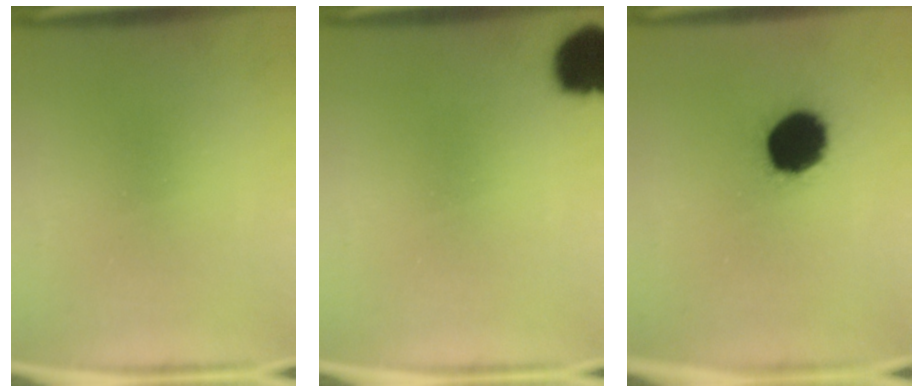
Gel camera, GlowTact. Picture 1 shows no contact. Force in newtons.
{"total": 9.6}
{"total": 14.5}